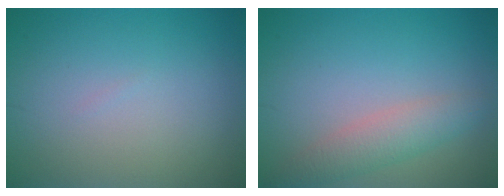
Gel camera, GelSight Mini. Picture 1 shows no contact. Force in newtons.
{"total": 2.9, "press": 2.9, "slide": 0.2}